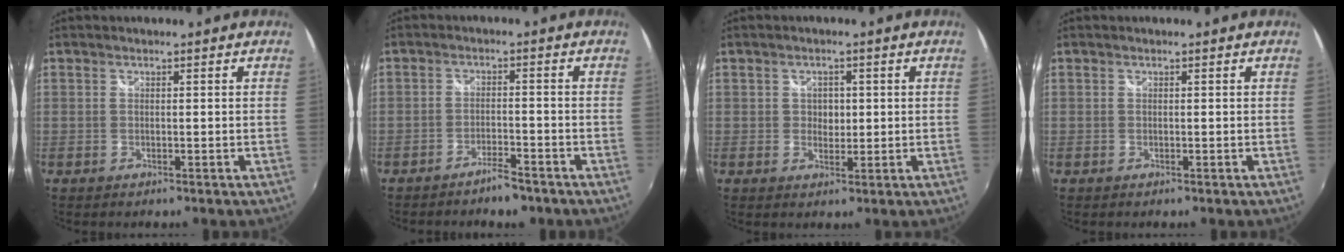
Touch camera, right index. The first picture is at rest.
{"total": 3.9, "force": [-3.4, 1.0, 1.7], "torque": [-0.045, 0.000, -0.052]}
{"total": 2.6, "force": [0.1, 2.3, 1.2], "torque": [-0.017, 0.003, 0.001]}
{"total": 0.0}